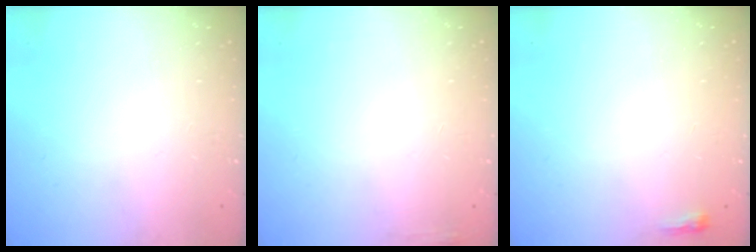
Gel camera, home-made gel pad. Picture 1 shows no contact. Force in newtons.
{"total": 3.5, "press": 3.1, "slide": 1.6}
{"total": 2.3, "press": 2.2, "slide": 0.7}